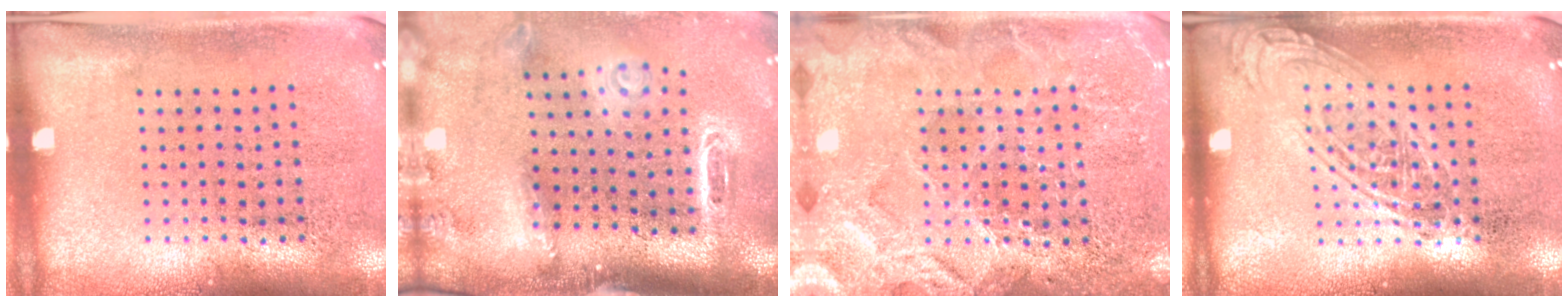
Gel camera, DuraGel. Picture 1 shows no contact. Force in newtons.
{"total": 3.0, "press": 2.1, "slide": 2.1}
{"total": 3.4, "press": 3.4, "slide": 0.6}
{"total": 2.6, "press": 2.6, "slide": 0.3}